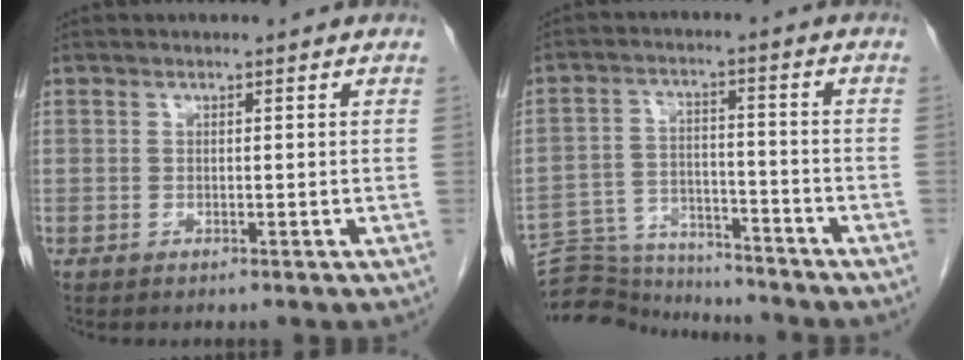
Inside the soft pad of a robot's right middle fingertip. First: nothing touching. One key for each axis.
{"total": 12.0, "fx": -11.9, "fy": 1.6, "fz": 0.9, "tx": -0.015, "ty": 0.026, "tz": -0.190}